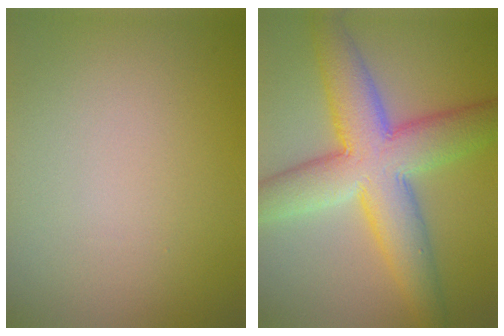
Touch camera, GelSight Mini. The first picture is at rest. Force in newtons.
{"total": 9.7, "press": 9.7, "slide": 0.3}